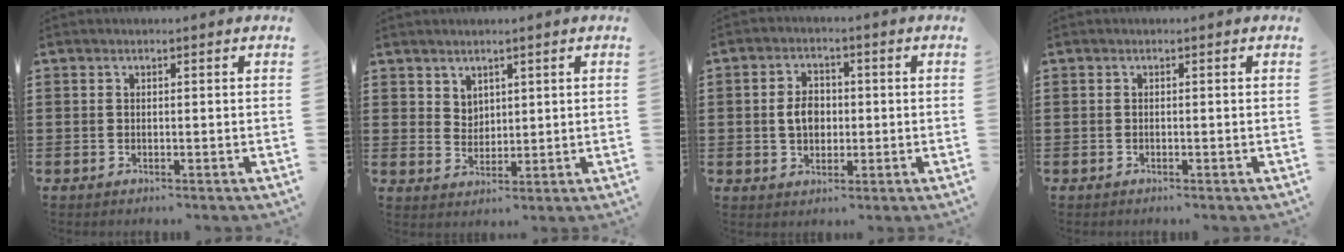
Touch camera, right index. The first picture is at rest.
{"total": 3.1, "force": [2.4, 2.0, 0.2], "torque": [-0.011, 0.006, 0.045]}
{"total": 4.4, "force": [0.0, 3.1, 3.1], "torque": [-0.065, 0.006, -0.008]}
{"total": 0.0}